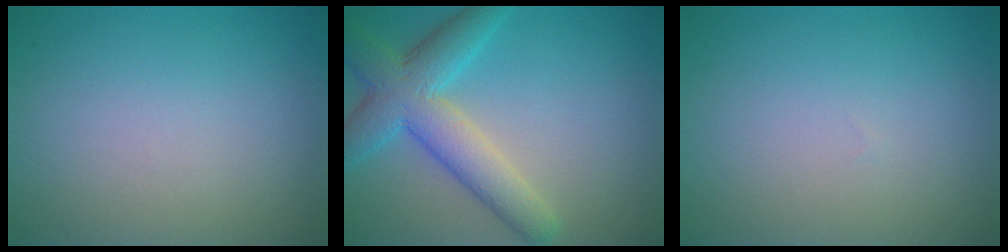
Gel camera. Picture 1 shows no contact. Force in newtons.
{"total": 6.4, "press": 6.4, "slide": 0.2}
{"total": 0.0}